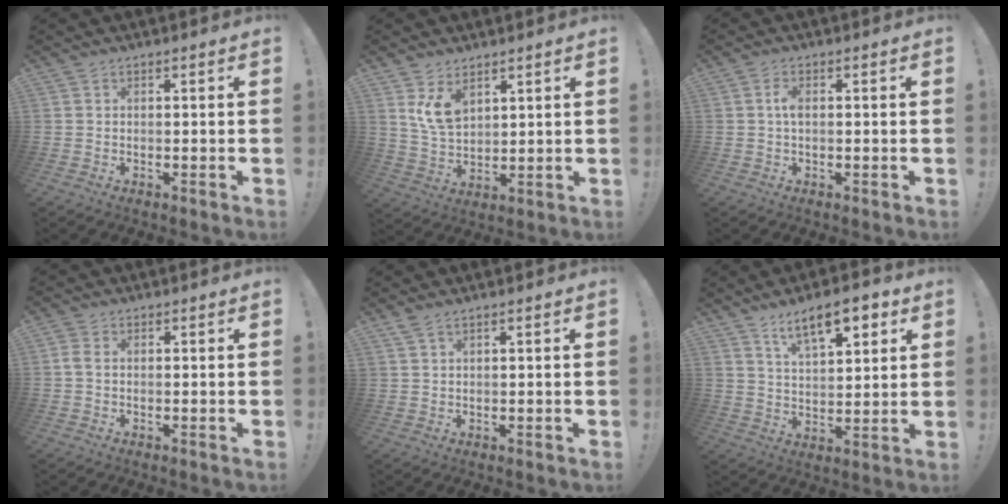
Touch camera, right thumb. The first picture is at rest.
{"total": 8.9, "force": [5.2, 5.3, 4.9], "torque": [-0.081, -0.024, 0.102]}
{"total": 2.7, "force": [0.1, 1.2, 2.5], "torque": [-0.043, 0.006, 0.000]}
{"total": 2.1, "force": [0.4, 1.2, 1.7], "torque": [-0.026, 0.003, 0.005]}
{"total": 2.2, "force": [1.6, 0.7, 1.4], "torque": [-0.030, -0.001, 0.029]}
{"total": 12.3, "force": [7.1, 4.5, 9.0], "torque": [-0.132, -0.028, 0.117]}